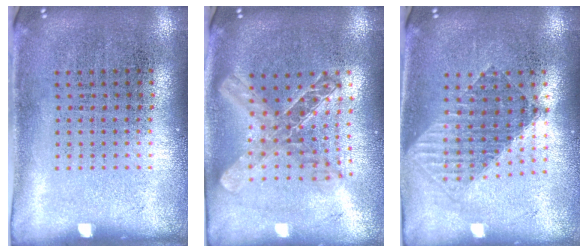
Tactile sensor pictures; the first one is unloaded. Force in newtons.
{"total": 1.8, "press": 1.5, "slide": 1.0}
{"total": 1.5, "press": 1.3, "slide": 0.9}